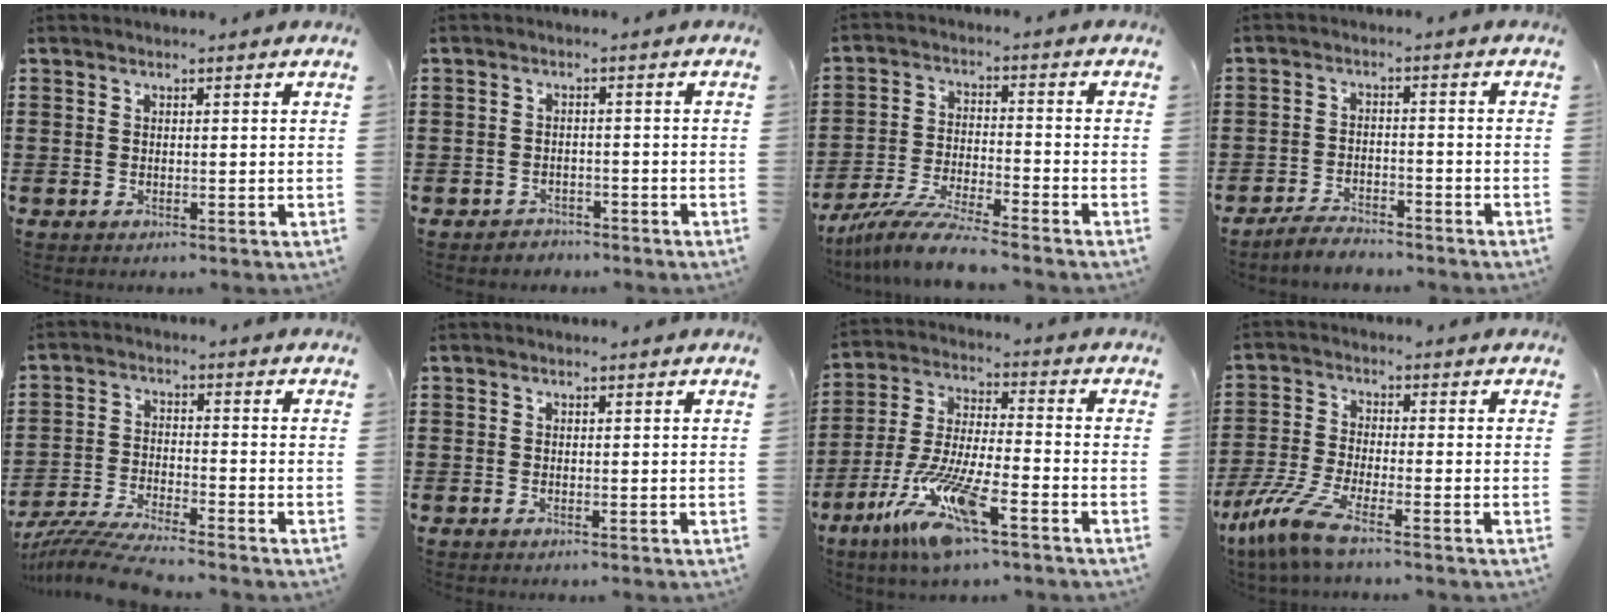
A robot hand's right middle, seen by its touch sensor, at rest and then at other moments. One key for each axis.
{"total": 2.1, "fx": -2.0, "fy": 0.6, "fz": -0.2, "tx": -0.003, "ty": 0.002, "tz": -0.046}
{"total": 8.4, "fx": -7.6, "fy": 0.2, "fz": 3.5, "tx": -0.072, "ty": 0.001, "tz": -0.149}
{"total": 3.5, "fx": -3.5, "fy": 0.4, "fz": 0.4, "tx": -0.010, "ty": 0.008, "tz": -0.073}
{"total": 6.8, "fx": -6.5, "fy": -0.2, "fz": 2.0, "tx": -0.055, "ty": -0.012, "tz": -0.131}
{"total": 0.0}
{"total": 12.5, "fx": -8.2, "fy": 1.7, "fz": 9.3, "tx": -0.199, "ty": -0.007, "tz": -0.159}
{"total": 7.4, "fx": -5.5, "fy": 0.7, "fz": 4.9, "tx": -0.125, "ty": -0.019, "tz": -0.113}